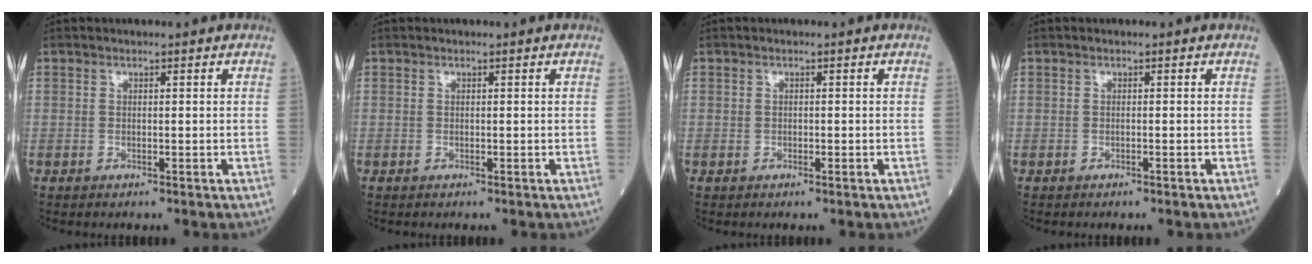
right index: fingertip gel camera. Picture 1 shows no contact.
{"total": 0.0}
{"total": 0.6, "force": [-0.2, 0.3, 0.4], "torque": [-0.009, 0.000, -0.002]}
{"total": 0.0}